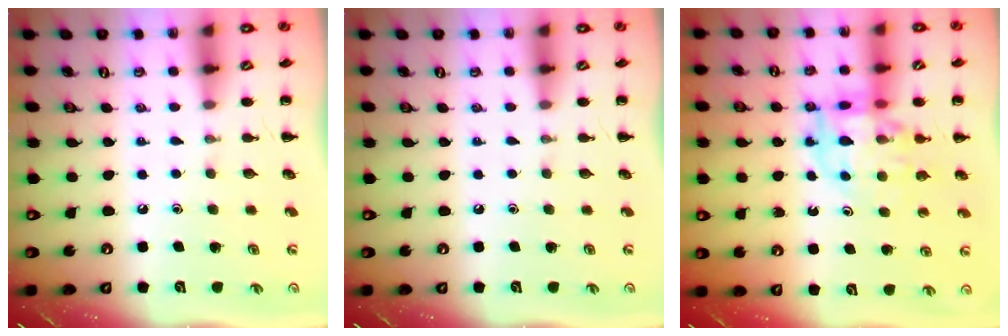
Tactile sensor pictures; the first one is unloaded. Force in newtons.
{"total": 0.0}
{"total": 11.8, "press": 11.3, "slide": 3.5}